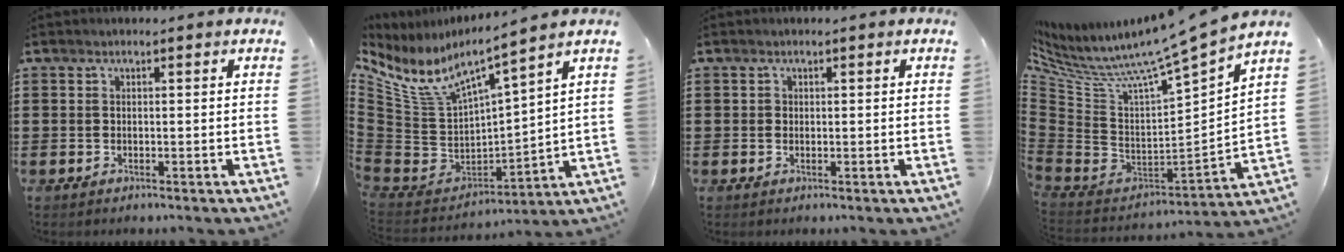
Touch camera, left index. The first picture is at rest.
{"total": 6.8, "force": [4.7, 1.9, 4.6], "torque": [-0.120, -0.046, 0.076]}
{"total": 0.7, "force": [0.3, 0.6, 0.2], "torque": [-0.005, 0.004, 0.005]}
{"total": 7.7, "force": [6.4, -0.3, 4.3], "torque": [-0.105, -0.067, 0.092]}